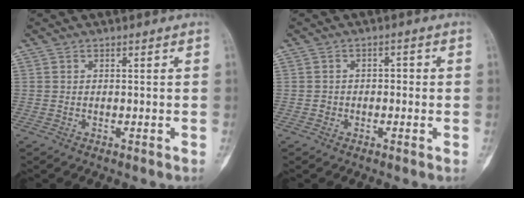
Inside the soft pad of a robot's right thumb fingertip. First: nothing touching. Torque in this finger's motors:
{"motor_torque": [0.38, 0.31, 0.21, -0.27, 0.05]}